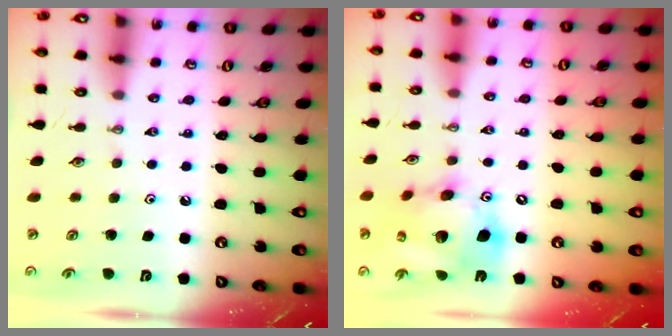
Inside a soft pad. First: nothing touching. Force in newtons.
{"total": 18.6, "press": 18.4, "slide": 2.6}